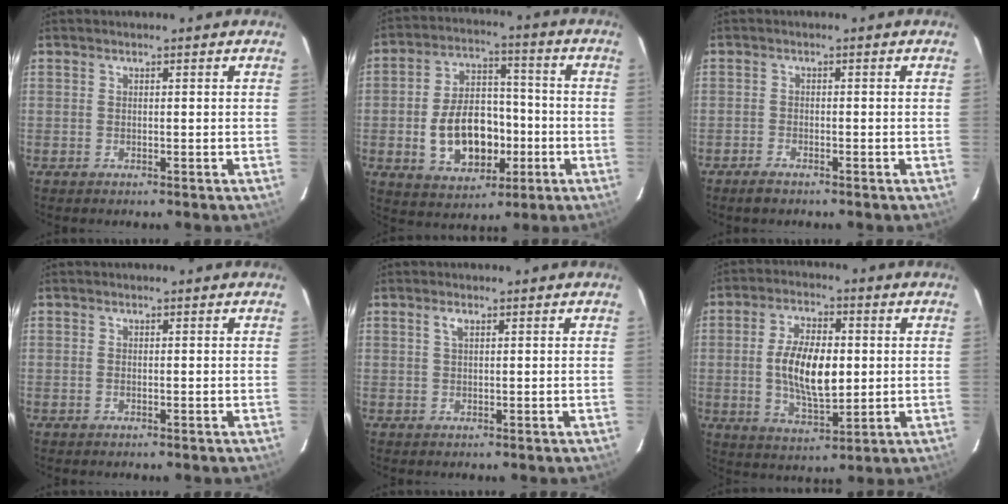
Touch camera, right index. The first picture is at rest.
{"total": 14.2, "force": [-3.5, 9.2, 10.3], "torque": [-0.207, 0.021, -0.041]}
{"total": 2.1, "force": [-1.7, 0.8, 0.9], "torque": [-0.027, 0.000, -0.033]}
{"total": 0.0}
{"total": 1.4, "force": [0.7, 0.5, 1.1], "torque": [-0.022, 0.003, 0.012]}
{"total": 11.7, "force": [0.1, 5.3, 10.4], "torque": [-0.198, 0.001, 0.006]}